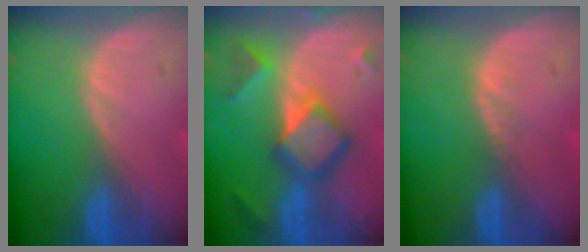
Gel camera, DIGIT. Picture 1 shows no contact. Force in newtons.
{"total": 7.7, "press": 7.7, "slide": 0.4}
{"total": 0.8, "press": 0.7, "slide": 0.5}